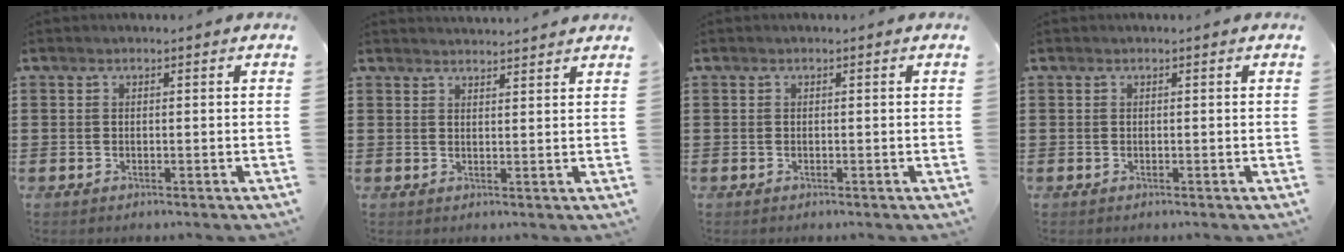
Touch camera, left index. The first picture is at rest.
{"total": 2.0, "force": [2.0, -0.3, -0.1], "torque": [-0.004, -0.006, 0.039]}
{"total": 0.0}
{"total": 0.0}